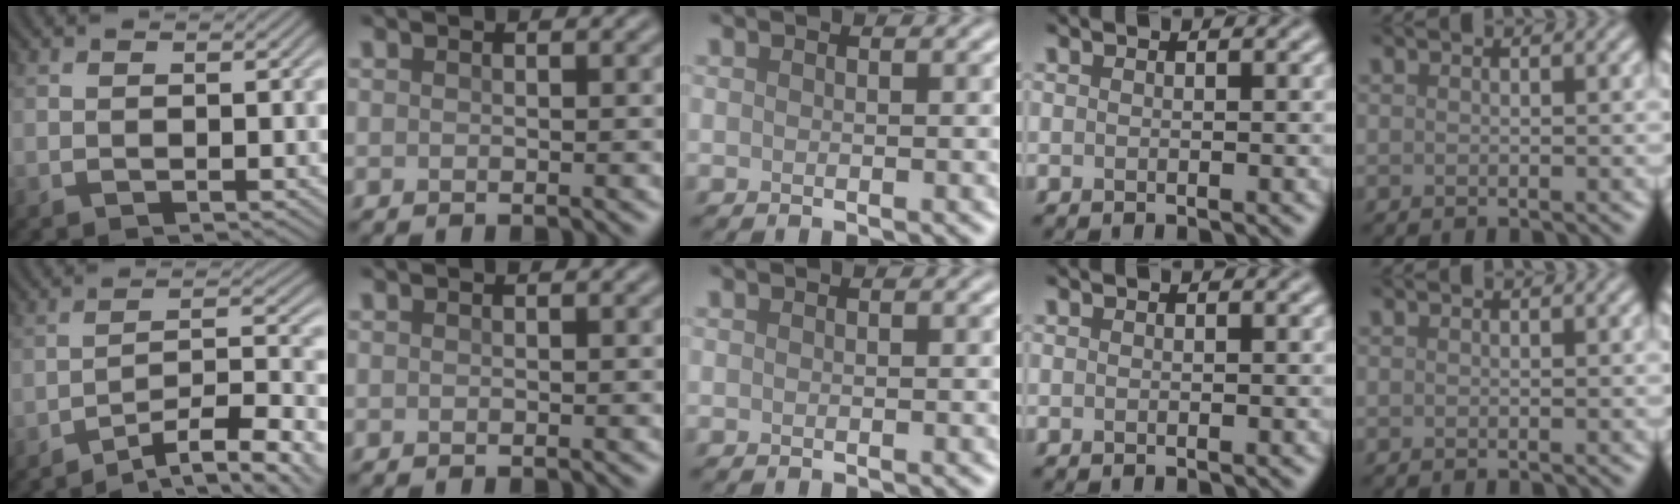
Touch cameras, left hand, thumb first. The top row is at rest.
{"thumb": {"total": 11.6, "force": [-8.4, 2.9, 7.4], "torque": [-0.121, 0.002, -0.126]}}